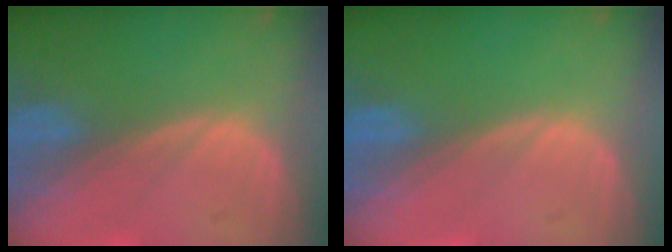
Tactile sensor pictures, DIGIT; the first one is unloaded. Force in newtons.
{"total": 0.0}